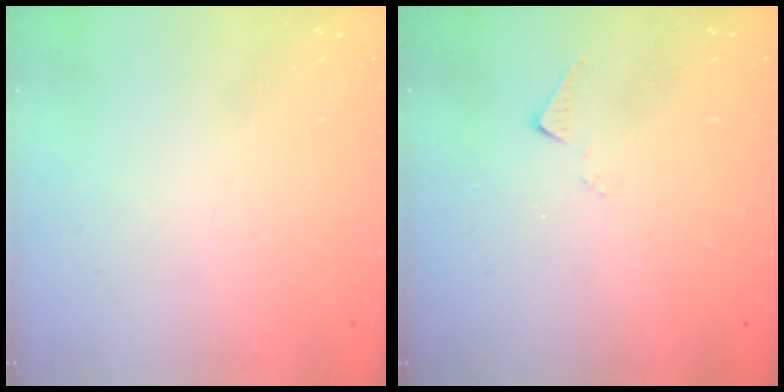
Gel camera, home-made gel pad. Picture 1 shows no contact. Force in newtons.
{"total": 6.6, "press": 6.6, "slide": 0.4}